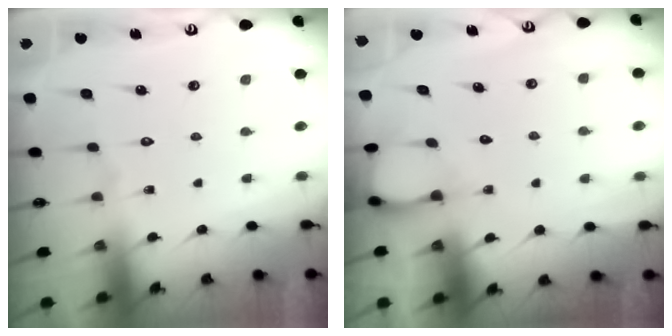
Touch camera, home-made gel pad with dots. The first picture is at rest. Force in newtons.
{"total": 3.6, "press": 3.6, "slide": 0.5}